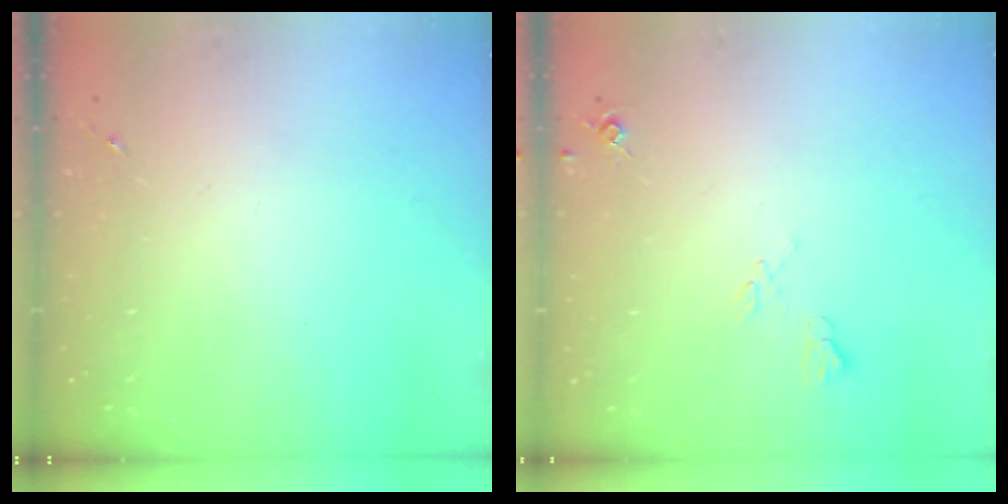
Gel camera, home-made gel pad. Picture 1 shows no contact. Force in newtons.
{"total": 6.2, "press": 6.2, "slide": 1.0}